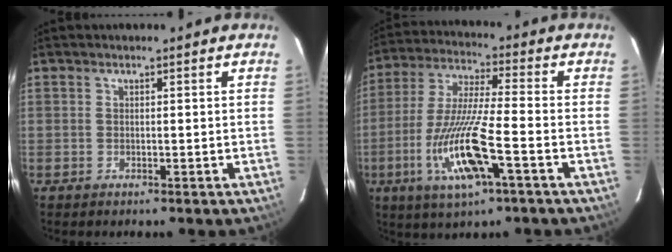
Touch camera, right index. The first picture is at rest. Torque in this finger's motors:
{"motor_torque": [1.12, -1.02, 0.39, 0.21]}